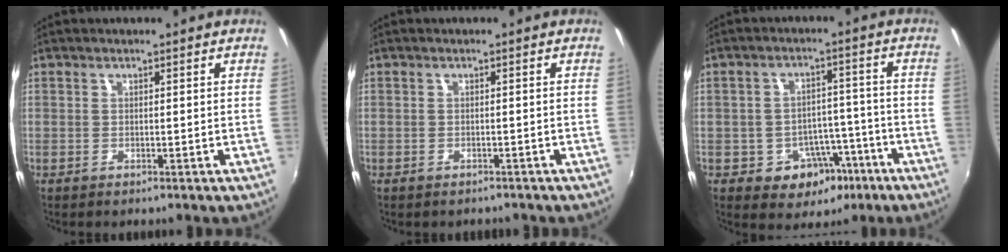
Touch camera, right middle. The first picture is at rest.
{"total": 1.5, "force": [-1.3, 0.7, 0.4], "torque": [-0.010, -0.007, -0.016]}
{"total": 8.3, "force": [-4.1, 6.5, 3.3], "torque": [-0.057, 0.028, -0.037]}